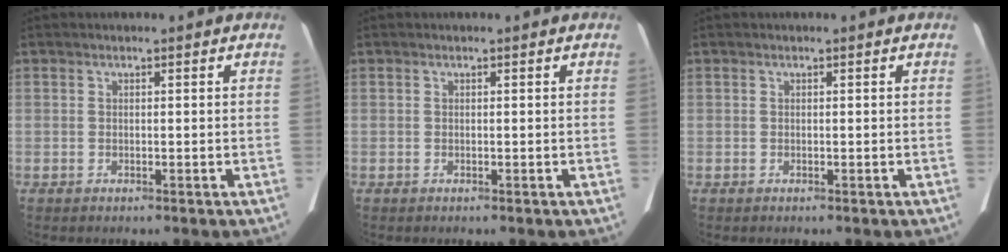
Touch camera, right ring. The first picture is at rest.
{"total": 0.0}
{"total": 0.0}